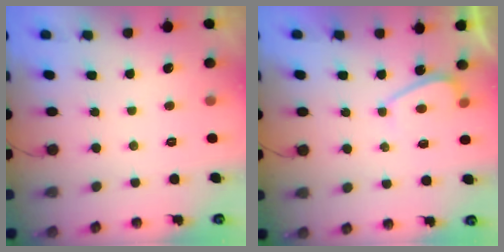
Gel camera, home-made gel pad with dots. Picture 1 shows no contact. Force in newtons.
{"total": 2.2, "press": 2.1, "slide": 0.6}